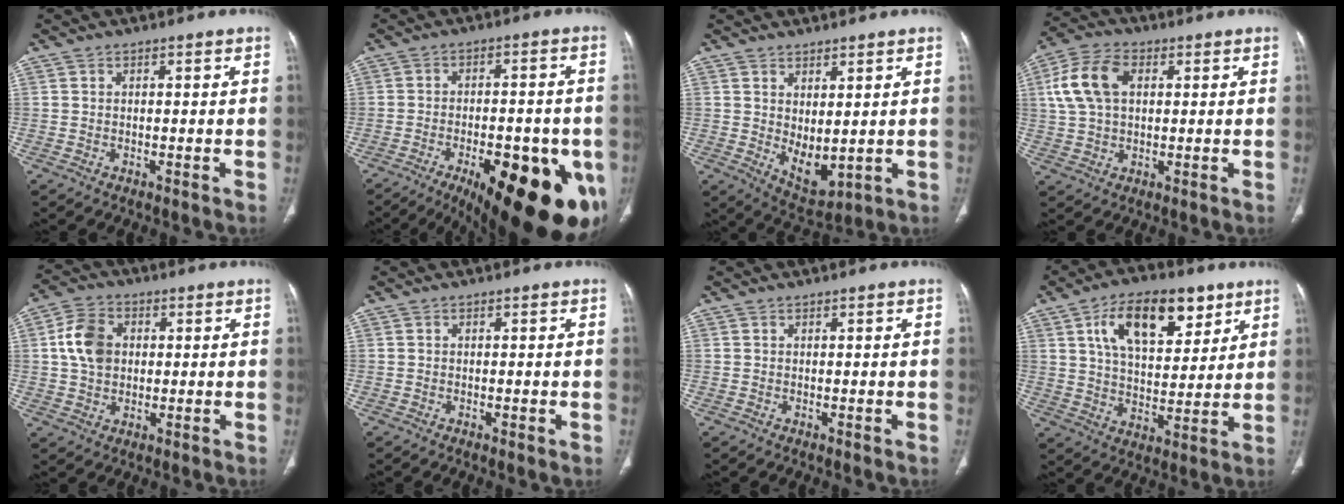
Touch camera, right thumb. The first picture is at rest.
{"total": 26.6, "force": [-10.8, 10.4, 22.0], "torque": [-0.236, 0.009, -0.137]}
{"total": 6.7, "force": [0.8, 3.5, 5.6], "torque": [-0.077, -0.021, 0.036]}
{"total": 10.6, "force": [2.6, 6.8, 7.7], "torque": [-0.155, 0.018, 0.046]}
{"total": 7.9, "force": [1.3, 5.8, 5.2], "torque": [-0.091, 0.006, 0.023]}
{"total": 0.9, "force": [-0.2, 0.3, 0.8], "torque": [-0.010, -0.002, -0.002]}
{"total": 0.0}
{"total": 16.5, "force": [8.0, 8.6, 11.6], "torque": [-0.148, -0.026, 0.138]}